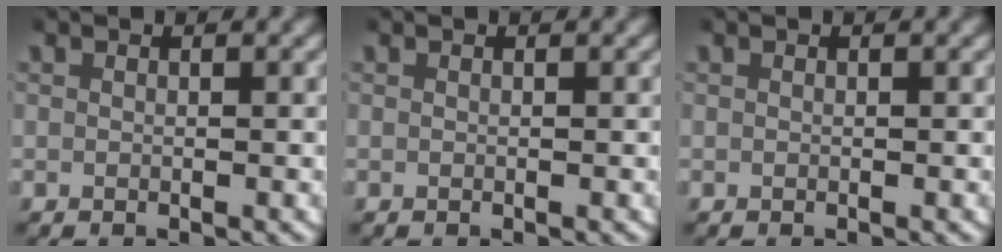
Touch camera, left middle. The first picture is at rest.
{"total": 0.0}
{"total": 0.0}